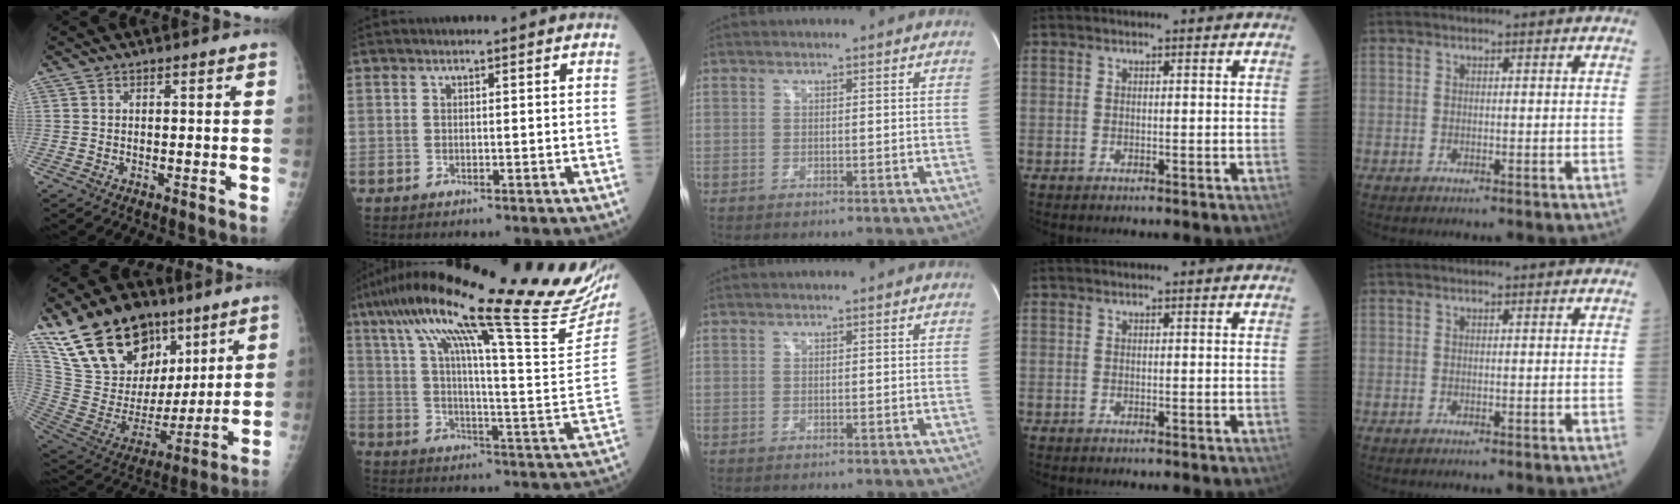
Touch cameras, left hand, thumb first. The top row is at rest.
{"thumb": {"total": 25.2, "force": [15.6, 14.8, 13.2], "torque": [-0.196, -0.032, 0.288]}, "index": {"total": 34.5, "force": [26.9, 2.5, 21.4], "torque": [-0.288, -0.025, 0.359]}}